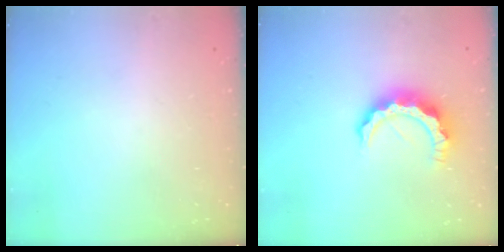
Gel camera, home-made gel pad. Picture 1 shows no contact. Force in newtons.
{"total": 9.8, "press": 9.8, "slide": 1.1}